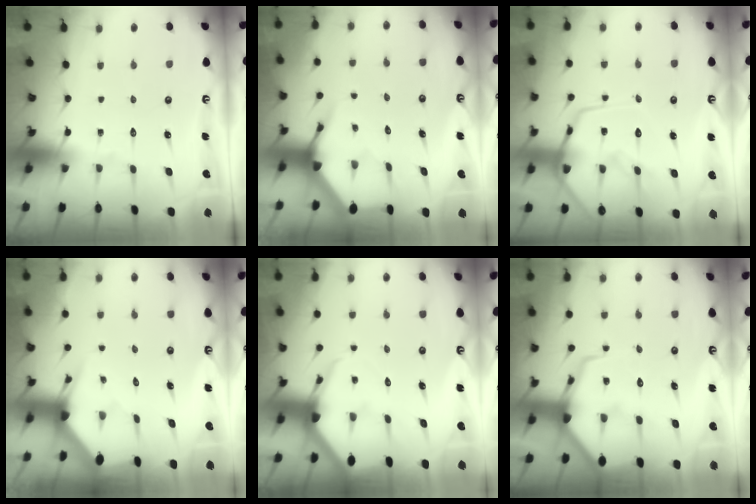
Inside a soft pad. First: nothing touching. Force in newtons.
{"total": 3.7, "press": 3.7, "slide": 0.5}
{"total": 13.7, "press": 13.7, "slide": 1.1}
{"total": 2.8, "press": 2.8, "slide": 0.1}
{"total": 5.0, "press": 5.0, "slide": 0.6}
{"total": 9.8, "press": 9.8, "slide": 1.0}